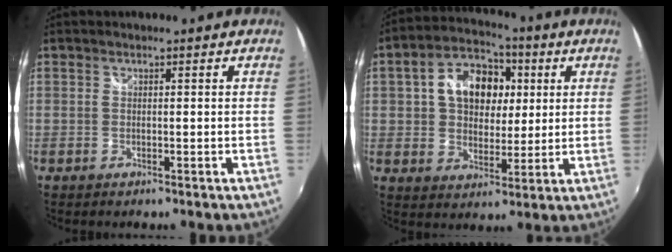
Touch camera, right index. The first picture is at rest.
{"total": 13.9, "force": [3.2, 9.9, 9.3], "torque": [-0.182, 0.038, 0.056]}